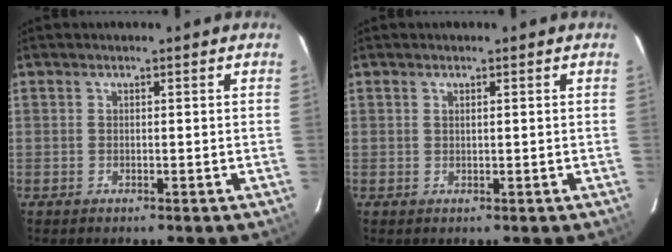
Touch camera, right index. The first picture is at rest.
{"total": 0.6, "force": [0.3, 0.0, 0.5], "torque": [-0.009, 0.003, 0.005]}